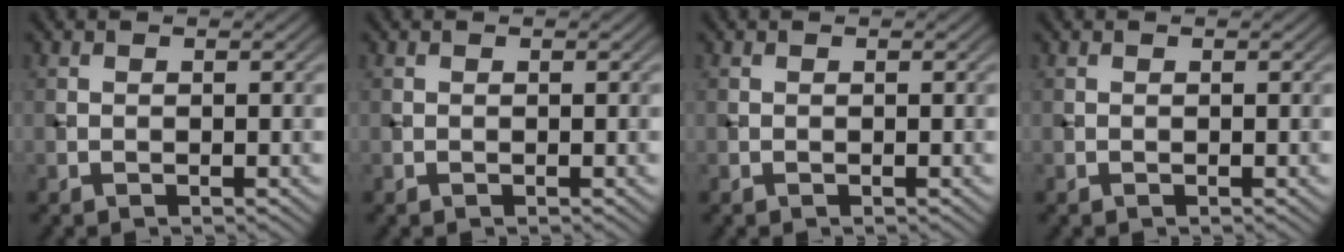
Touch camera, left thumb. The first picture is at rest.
{"total": 0.0}
{"total": 0.0}
{"total": 0.0}